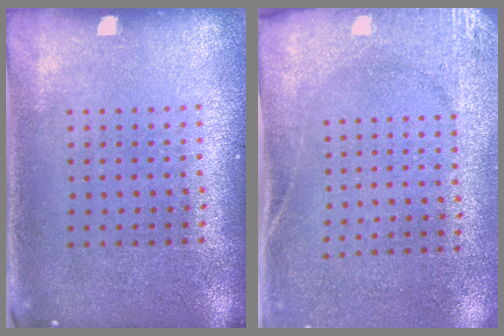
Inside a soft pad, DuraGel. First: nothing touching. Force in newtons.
{"total": 2.7, "press": 2.1, "slide": 1.7}